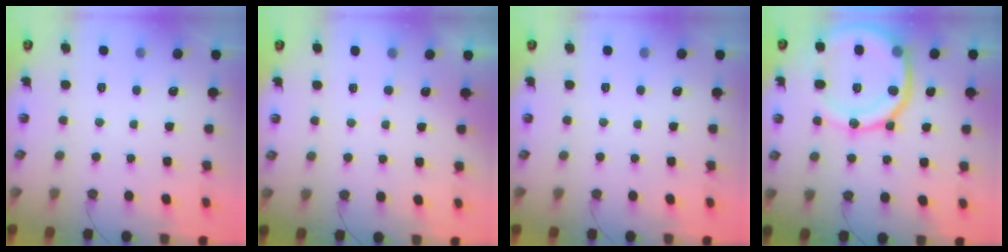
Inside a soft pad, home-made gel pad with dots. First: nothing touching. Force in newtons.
{"total": 2.6, "press": 2.6, "slide": 0.3}
{"total": 0.0}
{"total": 21.9, "press": 21.8, "slide": 2.5}